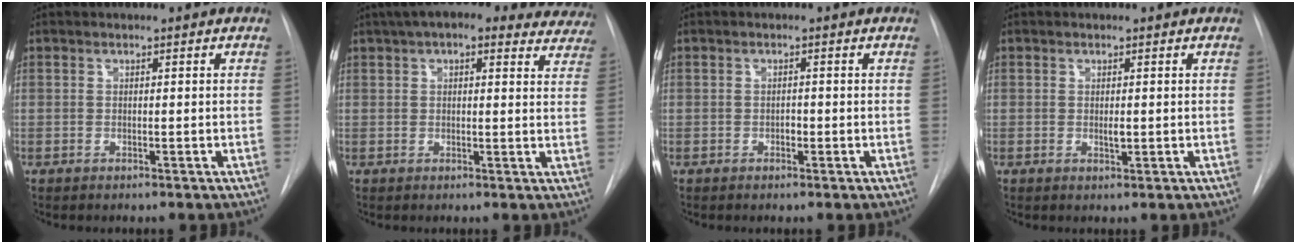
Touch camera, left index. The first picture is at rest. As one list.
[{"total": 20.5, "force": [16.8, 6.5, 9.7], "torque": [-0.135, 0.041, 0.198]}, {"total": 0.8, "force": [-0.3, 0.5, 0.5], "torque": [-0.008, 0.002, -0.007]}, {"total": 0.9, "force": [0.1, 0.4, 0.8], "torque": [-0.016, -0.003, 0.003]}]